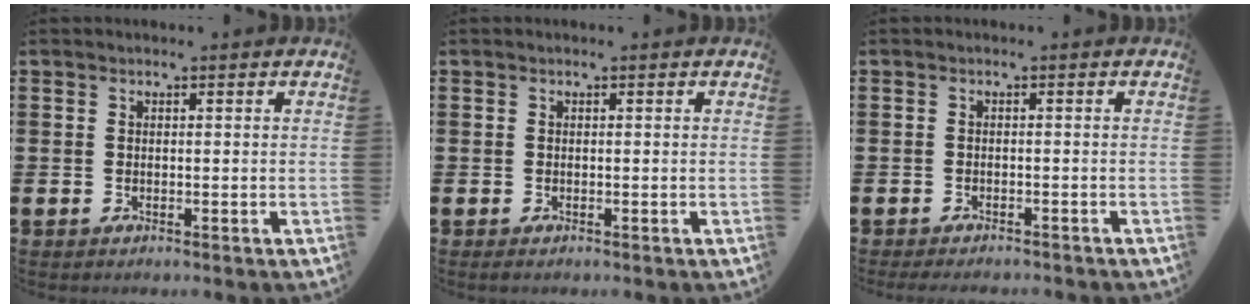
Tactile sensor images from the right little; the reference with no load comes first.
{"total": 0.0}
{"total": 0.9, "force": [-0.8, 0.0, 0.2], "torque": [-0.005, -0.002, -0.016]}